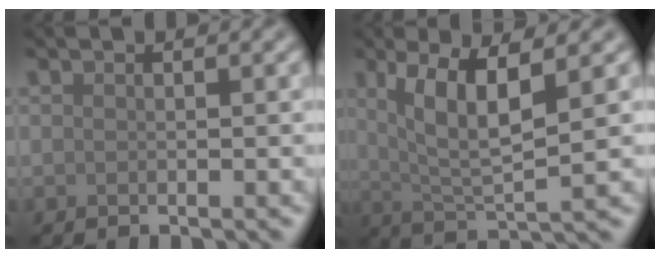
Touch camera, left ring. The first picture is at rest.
{"total": 5.9, "force": [1.8, 1.3, 5.4], "torque": [-0.103, -0.006, 0.038]}